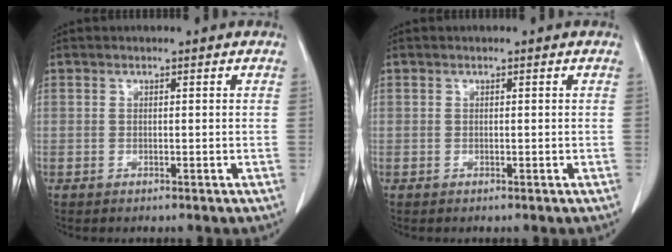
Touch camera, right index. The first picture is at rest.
{"total": 0.0}